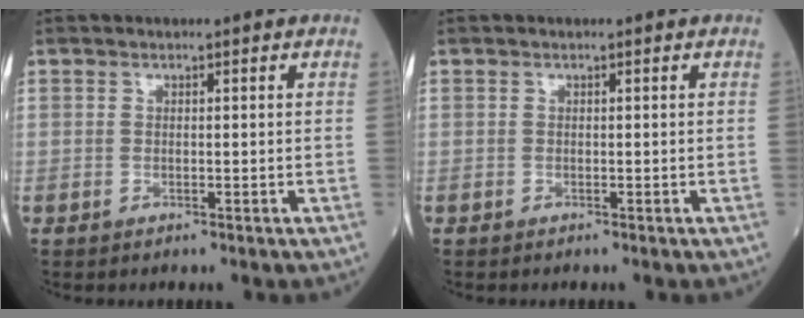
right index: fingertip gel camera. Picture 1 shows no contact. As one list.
[{"total": 0.0}]